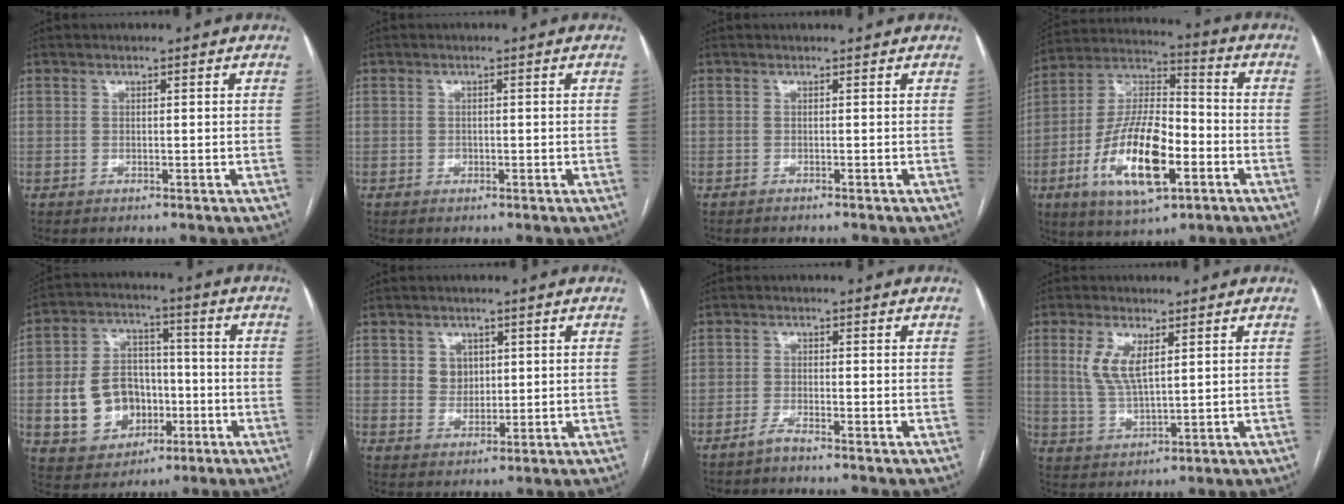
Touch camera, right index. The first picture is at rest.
{"total": 0.7, "force": [-0.3, 0.6, 0.3], "torque": [-0.005, 0.002, -0.004]}
{"total": 0.5, "force": [-0.1, 0.2, 0.5], "torque": [-0.015, 0.013, 0.000]}
{"total": 17.2, "force": [-6.1, 5.9, 15.0], "torque": [-0.302, -0.001, -0.103]}
{"total": 12.2, "force": [-2.6, 9.5, 7.3], "torque": [-0.153, 0.027, -0.030]}
{"total": 3.7, "force": [1.2, 3.2, 1.5], "torque": [-0.023, 0.004, 0.024]}
{"total": 1.7, "force": [-1.6, -0.3, 0.6], "torque": [-0.019, -0.001, -0.033]}
{"total": 6.4, "force": [2.3, 2.2, 5.5], "torque": [-0.122, 0.001, 0.054]}